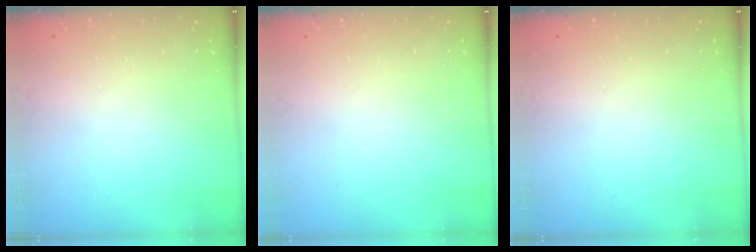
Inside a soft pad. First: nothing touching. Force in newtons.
{"total": 0.0}
{"total": 0.0}